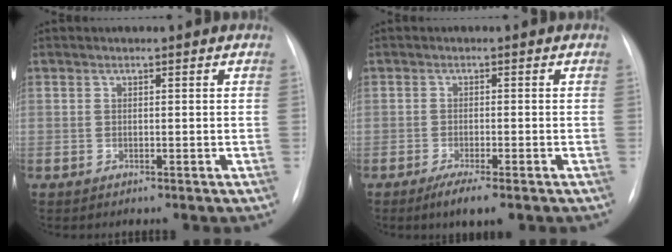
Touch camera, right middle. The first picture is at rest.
{"total": 4.2, "force": [-2.8, 0.5, 3.2], "torque": [-0.054, -0.011, -0.043]}